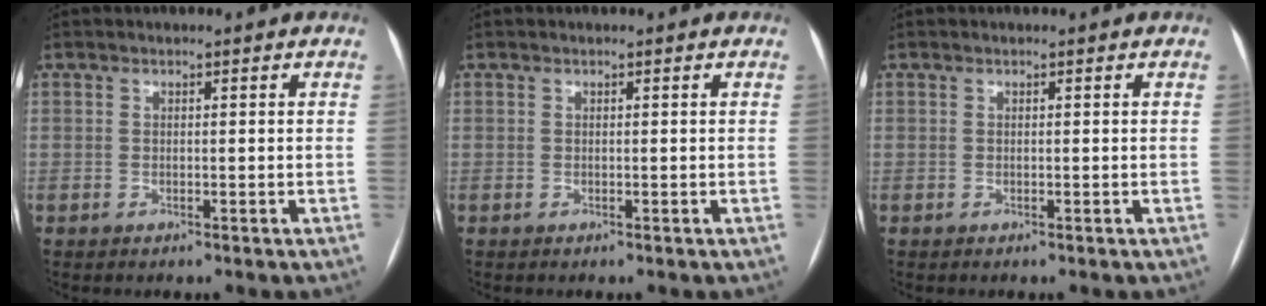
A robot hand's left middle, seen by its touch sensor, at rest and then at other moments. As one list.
[{"total": 0.0}, {"total": 0.0}]